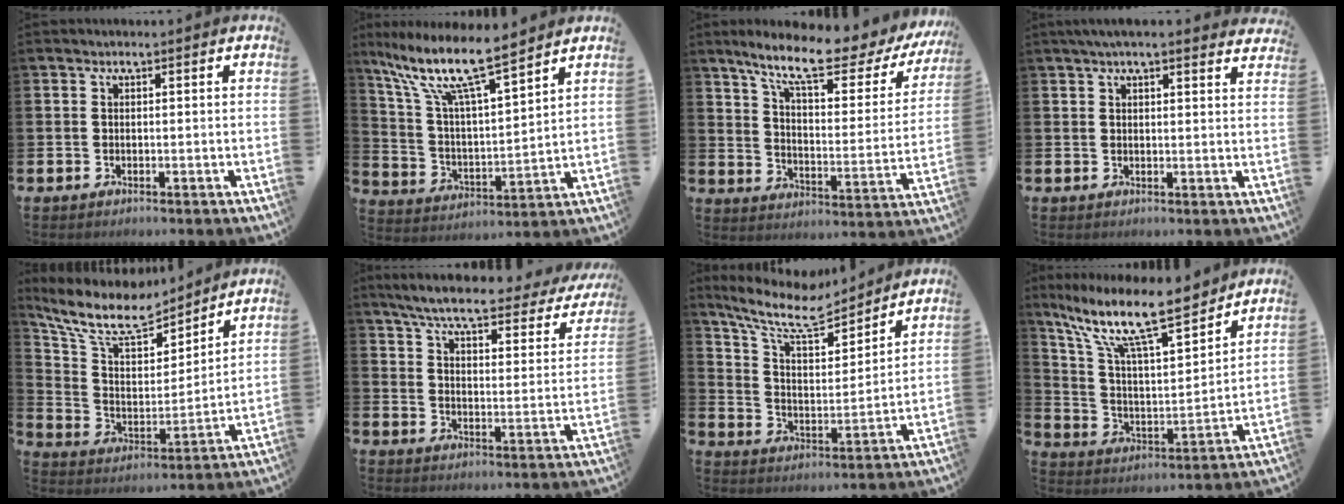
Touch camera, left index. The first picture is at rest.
{"total": 11.6, "force": [9.5, 1.9, 6.4], "torque": [-0.158, -0.051, 0.162]}
{"total": 11.0, "force": [8.8, 2.1, 6.3], "torque": [-0.145, -0.053, 0.144]}
{"total": 3.5, "force": [3.2, 0.2, 1.2], "torque": [-0.029, -0.007, 0.059]}
{"total": 10.3, "force": [9.1, 3.2, 3.6], "torque": [-0.114, -0.061, 0.156]}
{"total": 6.3, "force": [5.3, 1.0, 3.3], "torque": [-0.091, -0.033, 0.083]}
{"total": 10.3, "force": [9.0, 2.8, 4.0], "torque": [-0.116, -0.057, 0.157]}
{"total": 13.7, "force": [10.6, 2.8, 8.1], "torque": [-0.182, -0.058, 0.182]}